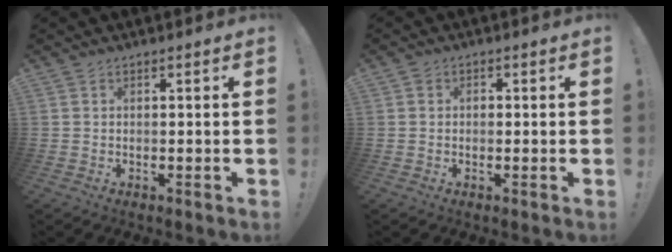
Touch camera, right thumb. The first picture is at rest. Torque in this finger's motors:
{"motor_torque": [-0.25, 0.00, 0.11, 0.04, -0.05]}